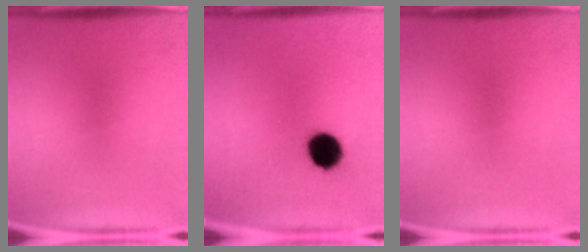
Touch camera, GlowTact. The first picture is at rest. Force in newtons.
{"total": 9.7}
{"total": 0.0}